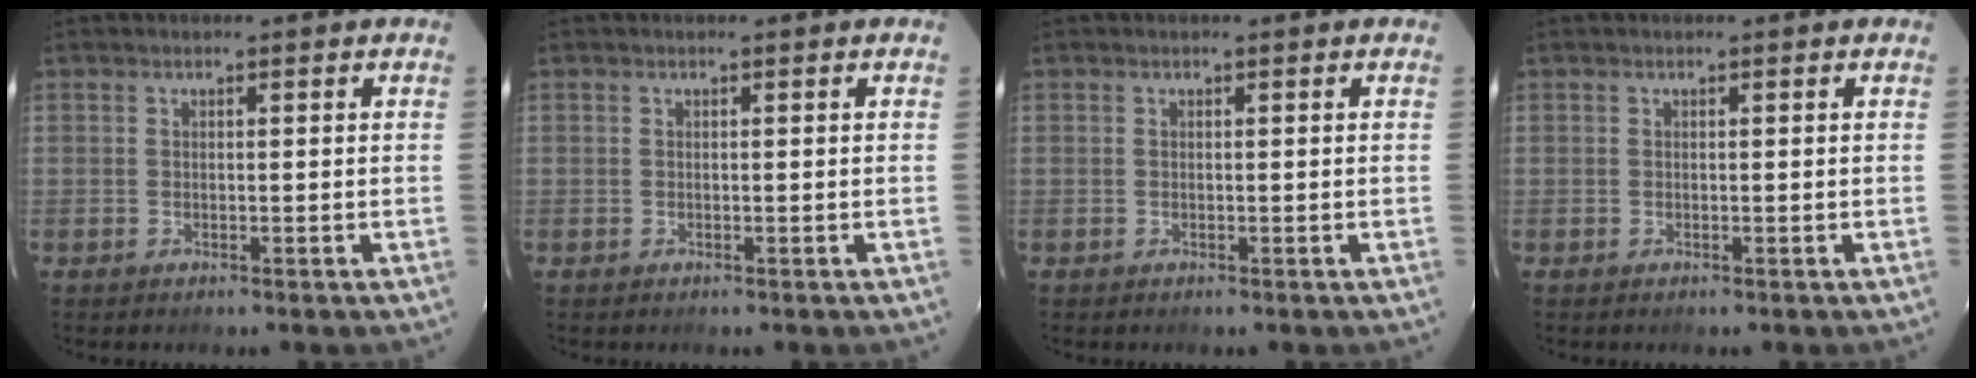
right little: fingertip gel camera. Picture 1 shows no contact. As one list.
[{"total": 0.0}, {"total": 0.0}, {"total": 0.0}]